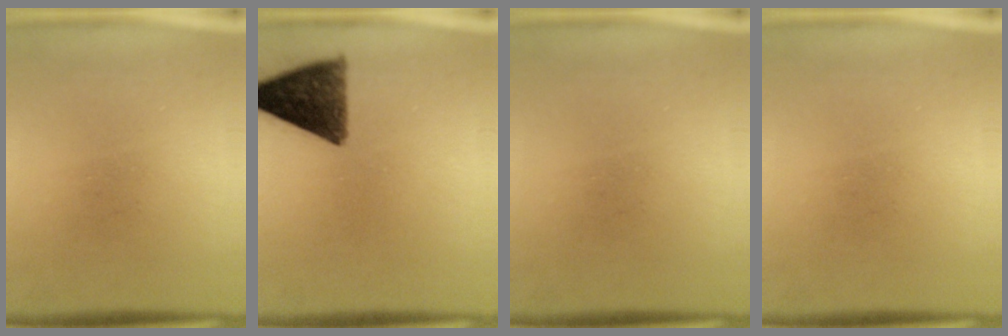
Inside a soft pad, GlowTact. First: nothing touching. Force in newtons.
{"total": 10.7}
{"total": 0.0}
{"total": 0.0}